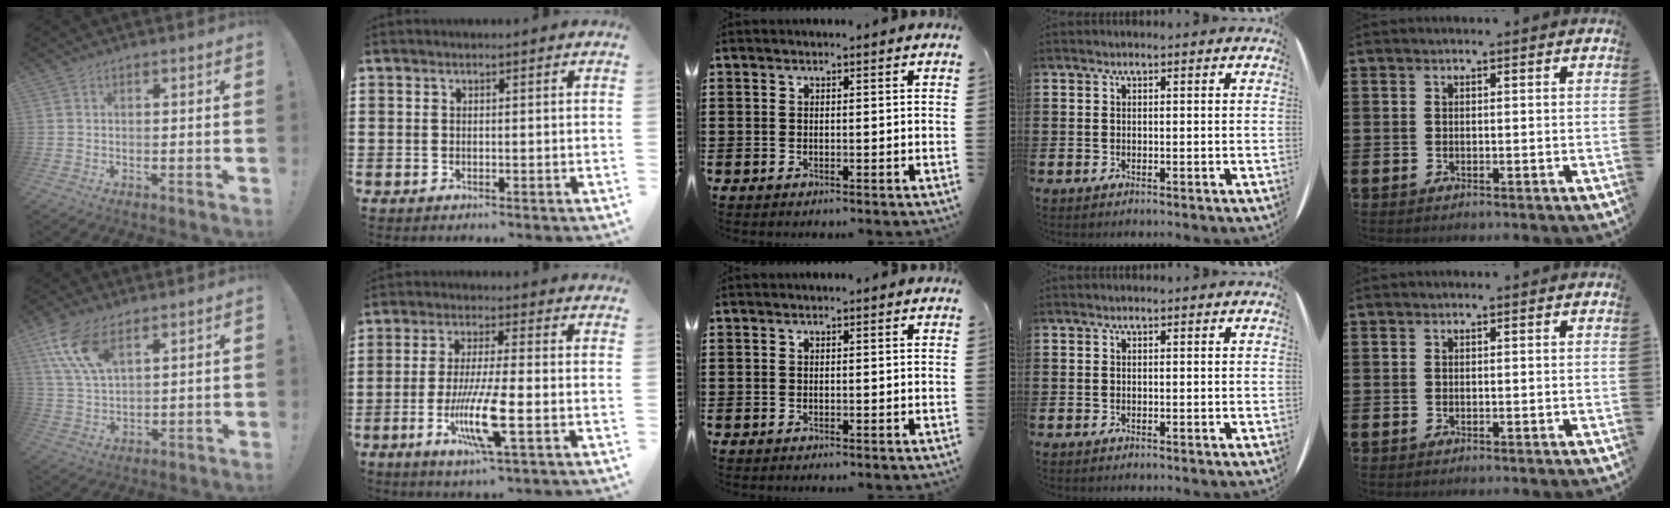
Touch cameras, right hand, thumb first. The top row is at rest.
{"thumb": {"total": 12.0, "force": [6.9, 5.9, 7.9], "torque": [-0.153, -0.017, 0.131]}, "index": {"total": 9.8, "force": [-3.2, 1.4, 9.2], "torque": [-0.182, -0.018, -0.059]}}